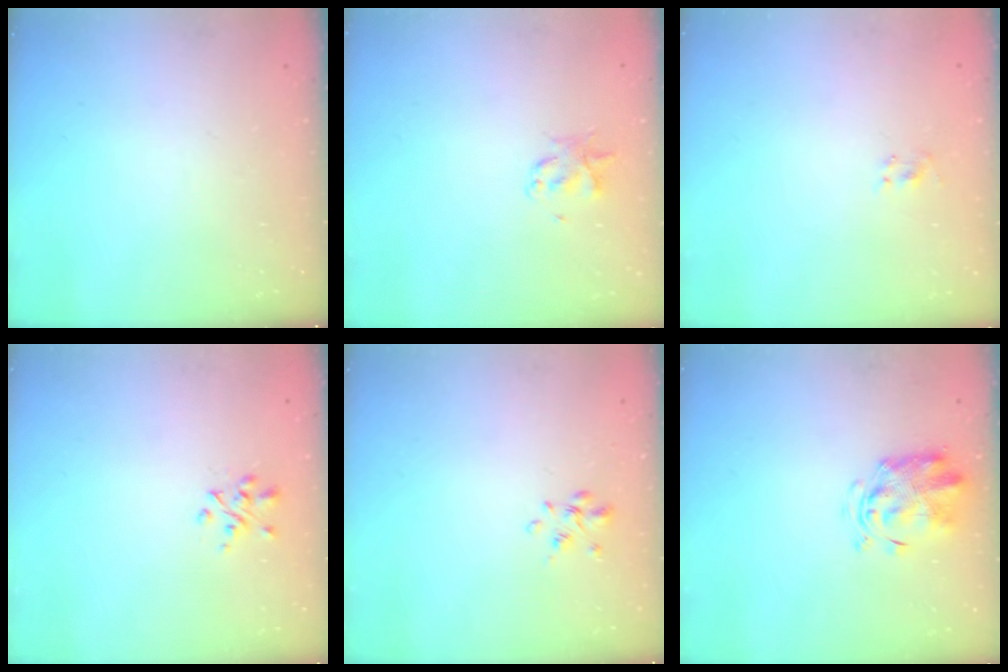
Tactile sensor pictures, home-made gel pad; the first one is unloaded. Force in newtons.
{"total": 2.2, "press": 2.2, "slide": 0.4}
{"total": 1.6, "press": 1.4, "slide": 0.9}
{"total": 2.0, "press": 1.9, "slide": 0.5}
{"total": 2.4, "press": 2.3, "slide": 0.8}
{"total": 2.9, "press": 2.9, "slide": 0.6}